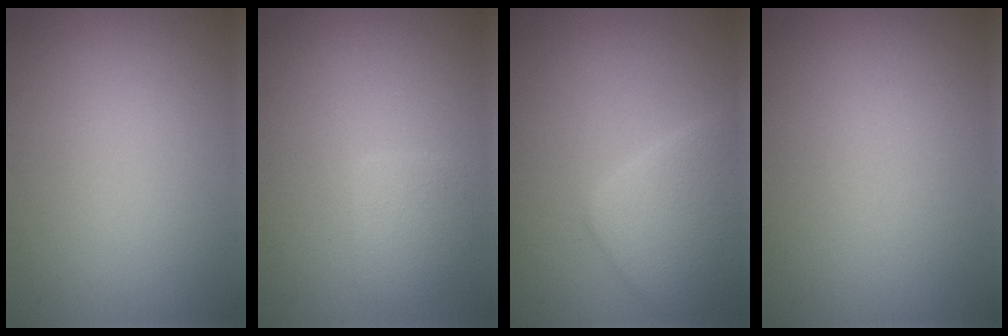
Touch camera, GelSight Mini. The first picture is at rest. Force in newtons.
{"total": 2.5, "press": 2.5, "slide": 0.1}
{"total": 4.2, "press": 4.2, "slide": 0.4}
{"total": 0.0}